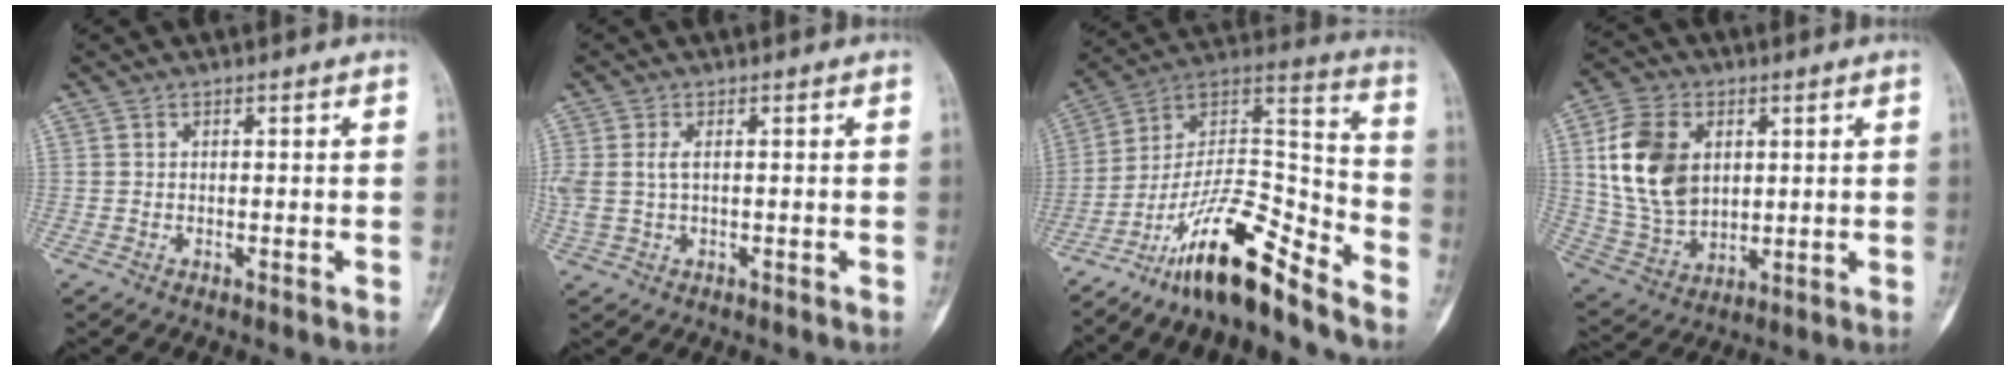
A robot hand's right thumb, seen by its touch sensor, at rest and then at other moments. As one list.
[{"total": 4.1, "force": [0.4, 2.2, 3.4], "torque": [-0.105, 0.010, 0.013]}, {"total": 18.7, "force": [-14.1, 4.3, 11.5], "torque": [-0.181, 0.118, -0.248]}, {"total": 15.4, "force": [3.5, 10.7, 10.6], "torque": [-0.190, -0.007, 0.075]}]